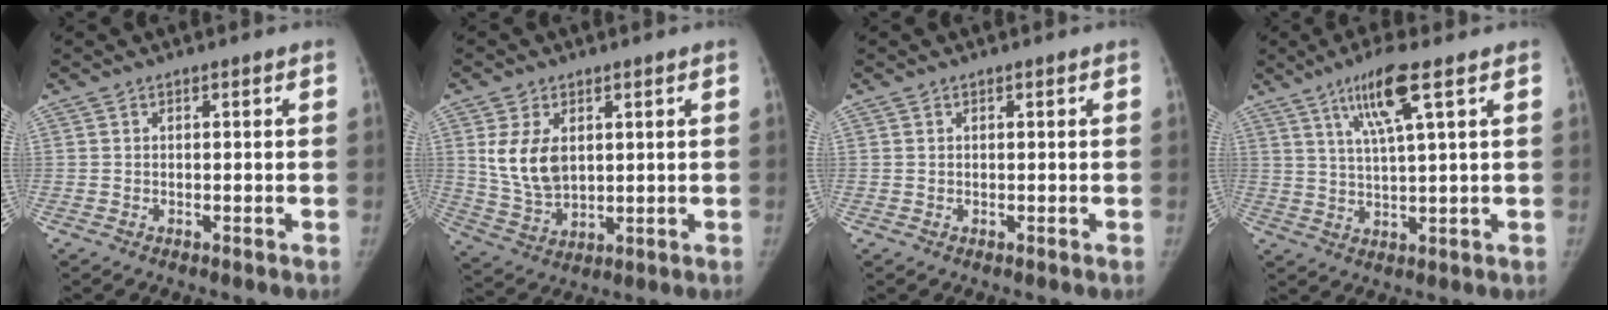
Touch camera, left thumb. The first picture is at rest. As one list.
[{"total": 9.4, "force": [2.5, 6.1, 6.6], "torque": [-0.109, -0.013, 0.064]}, {"total": 0.0}, {"total": 8.8, "force": [4.6, 0.5, 7.5], "torque": [-0.147, -0.016, 0.090]}]